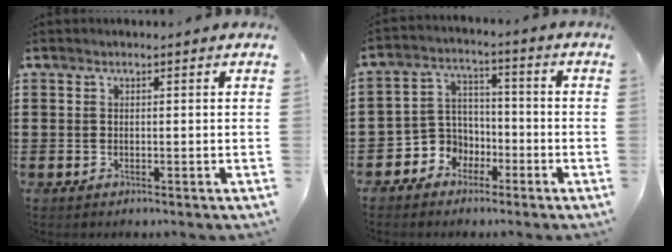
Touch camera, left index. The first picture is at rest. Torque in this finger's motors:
{"motor_torque": [0.53, 0.53, 0.18, 0.02]}